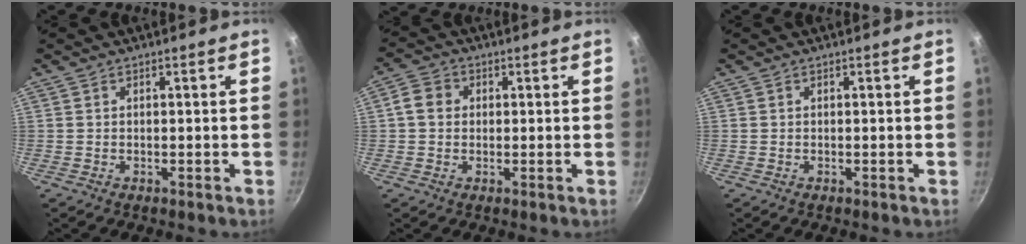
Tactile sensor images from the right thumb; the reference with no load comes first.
{"total": 4.4, "force": [0.5, 3.8, 2.1], "torque": [-0.029, 0.004, -0.004]}
{"total": 0.0}